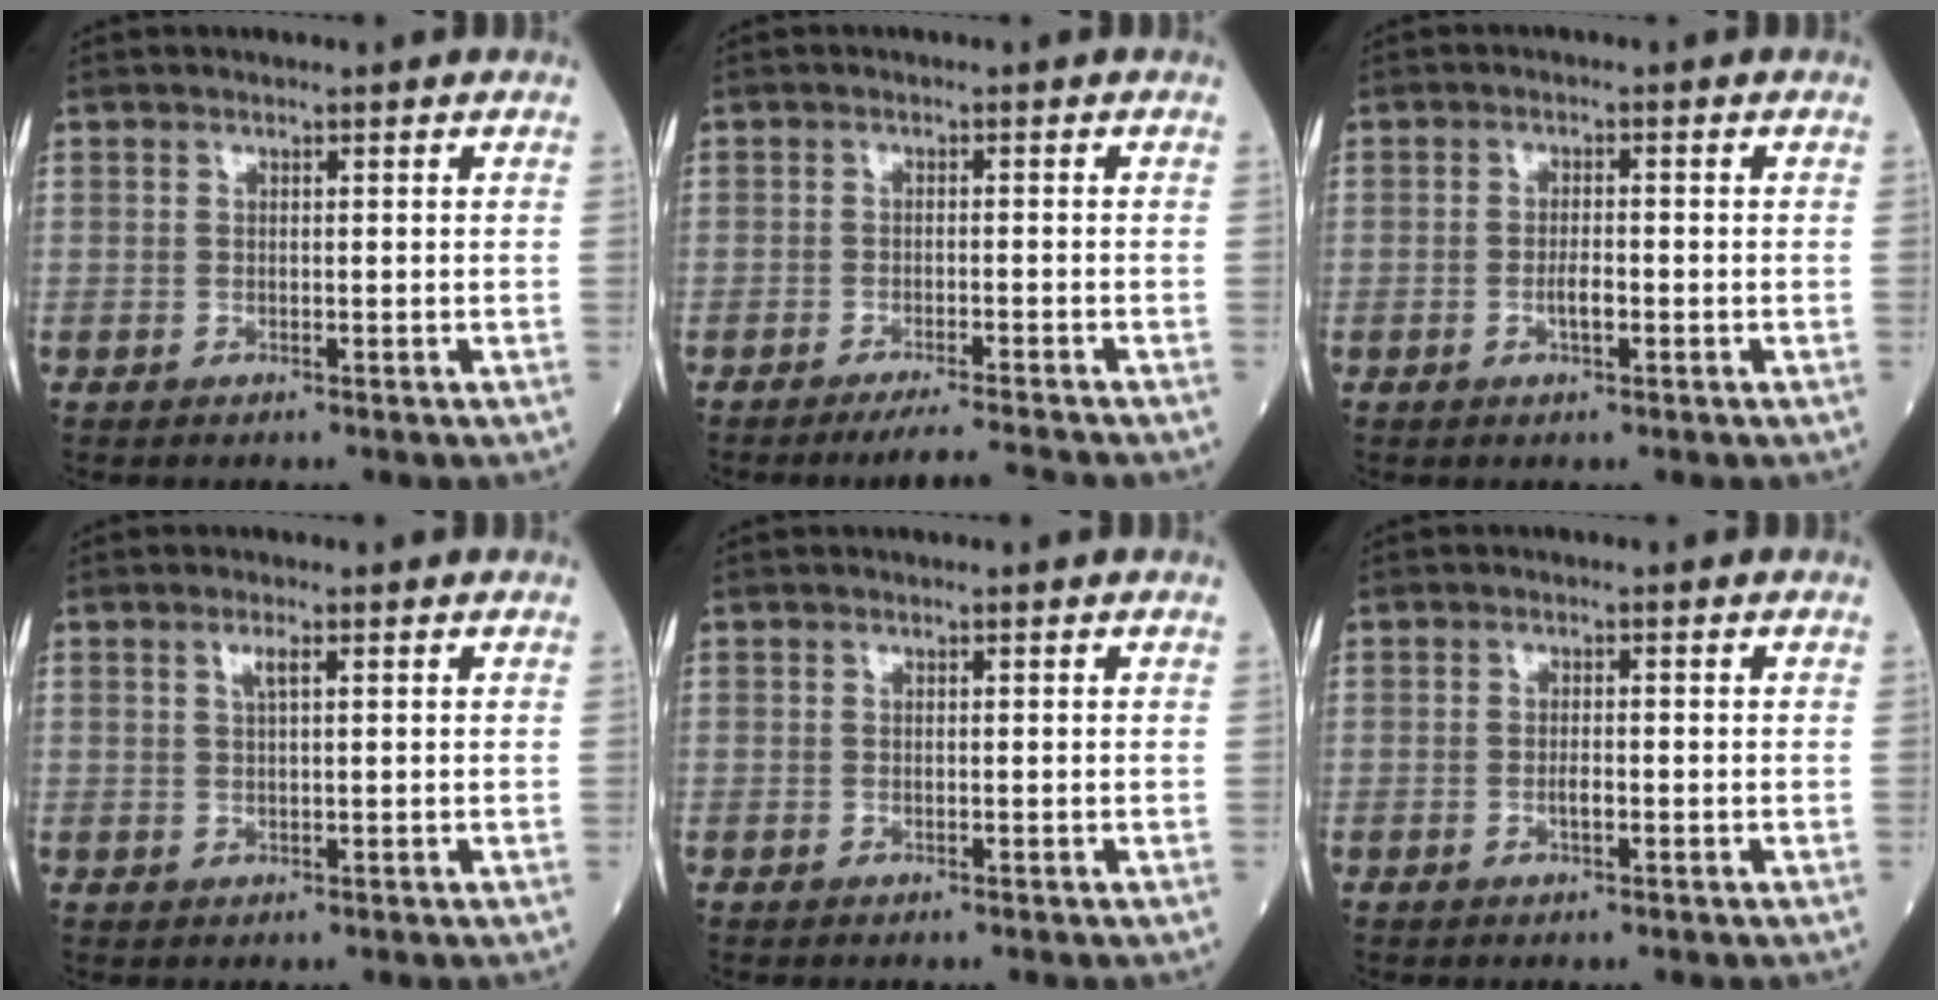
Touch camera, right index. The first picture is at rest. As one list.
[{"total": 5.3, "force": [-4.9, -1.2, 1.7], "torque": [-0.018, -0.013, -0.079]}, {"total": 2.3, "force": [-0.8, 0.6, 2.1], "torque": [-0.036, 0.002, -0.013]}, {"total": 1.7, "force": [0.8, 0.3, 1.5], "torque": [-0.032, 0.002, 0.014]}, {"total": 0.0}, {"total": 1.4, "force": [-0.5, 0.3, 1.2], "torque": [-0.022, 0.002, -0.009]}]